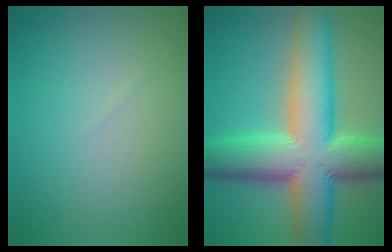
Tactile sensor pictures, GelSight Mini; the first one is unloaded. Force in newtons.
{"total": 13.4, "press": 13.4, "slide": 0.4}